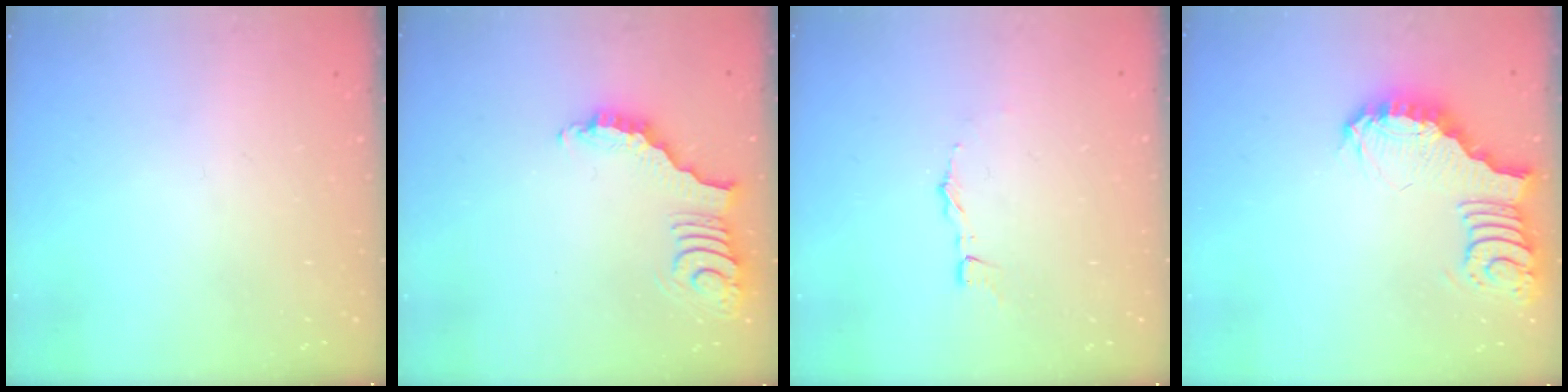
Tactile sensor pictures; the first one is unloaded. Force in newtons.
{"total": 3.8, "press": 3.8, "slide": 0.6}
{"total": 2.6, "press": 2.6, "slide": 0.2}
{"total": 3.5, "press": 3.4, "slide": 0.6}